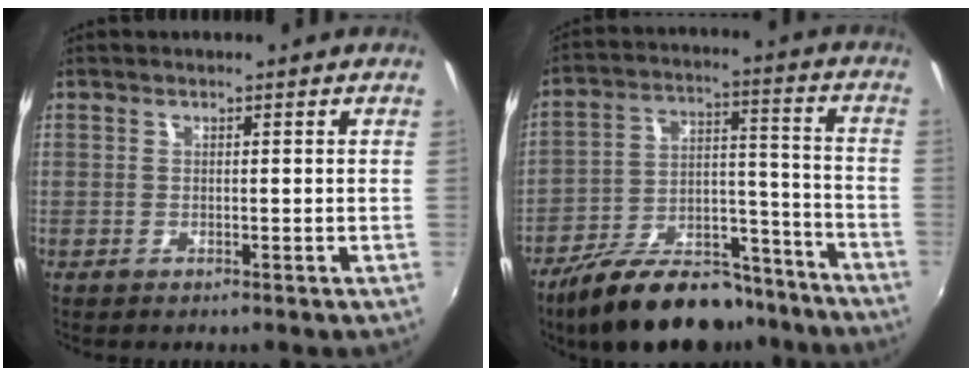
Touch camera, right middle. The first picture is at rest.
{"total": 20.1, "force": [-15.7, 8.3, 9.6], "torque": [-0.170, 0.025, -0.227]}